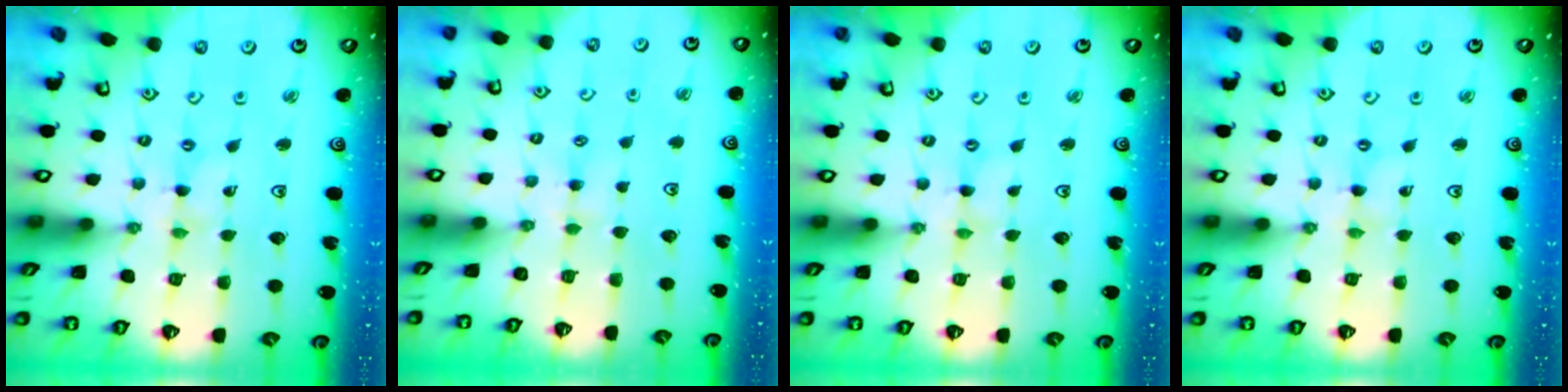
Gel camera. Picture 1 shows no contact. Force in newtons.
{"total": 3.1, "press": 3.1, "slide": 0.5}
{"total": 0.0}
{"total": 0.0}